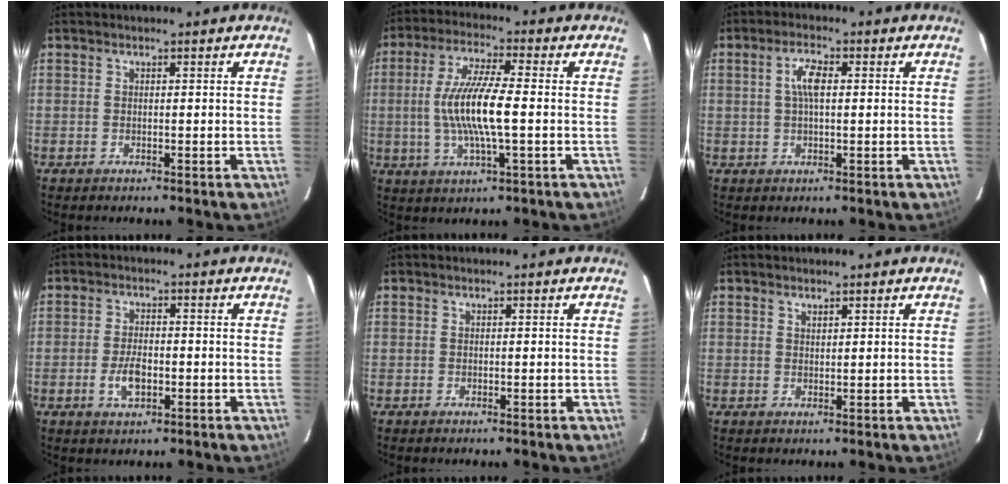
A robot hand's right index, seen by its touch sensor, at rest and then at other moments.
{"total": 11.8, "force": [-0.9, 1.8, 11.6], "torque": [-0.228, -0.002, -0.018]}
{"total": 4.1, "force": [0.7, 1.4, 3.8], "torque": [-0.074, 0.009, 0.013]}
{"total": 4.7, "force": [-1.6, 2.3, 3.8], "torque": [-0.079, 0.000, -0.026]}
{"total": 0.0}
{"total": 1.0, "force": [0.9, 0.3, 0.3], "torque": [-0.005, 0.001, 0.016]}